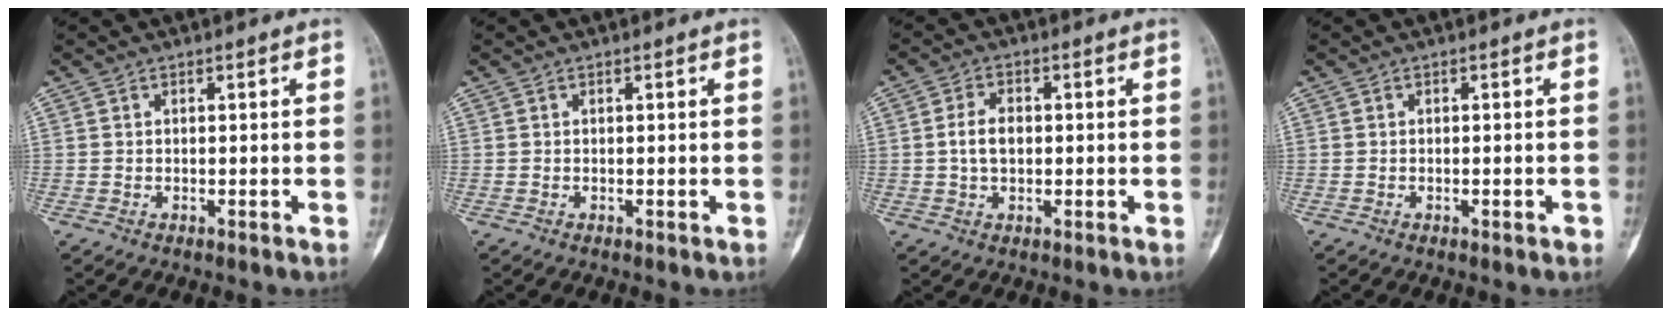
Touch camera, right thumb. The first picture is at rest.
{"total": 0.0}
{"total": 4.7, "force": [0.1, 3.0, 3.6], "torque": [-0.068, 0.009, 0.001]}
{"total": 1.4, "force": [-0.6, 0.5, 1.2], "torque": [-0.019, 0.004, -0.005]}